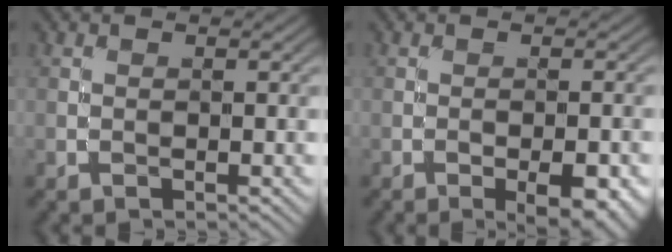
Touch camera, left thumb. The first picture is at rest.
{"total": 5.9, "force": [-2.7, 2.2, 4.7], "torque": [-0.065, 0.005, -0.026]}